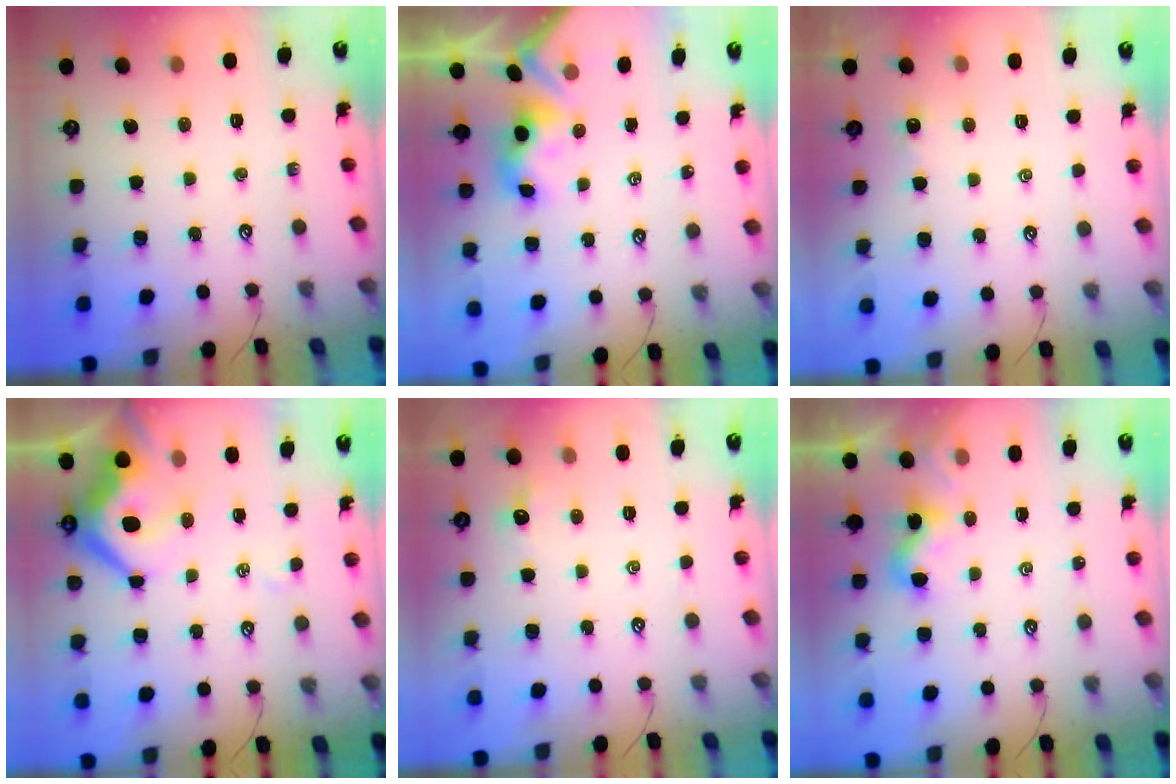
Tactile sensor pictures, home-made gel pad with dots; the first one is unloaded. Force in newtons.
{"total": 3.5, "press": 3.5, "slide": 0.4}
{"total": 2.0, "press": 2.0, "slide": 0.4}
{"total": 10.7, "press": 10.5, "slide": 2.1}
{"total": 0.7, "press": 0.4, "slide": 0.6}
{"total": 1.0, "press": 0.9, "slide": 0.5}